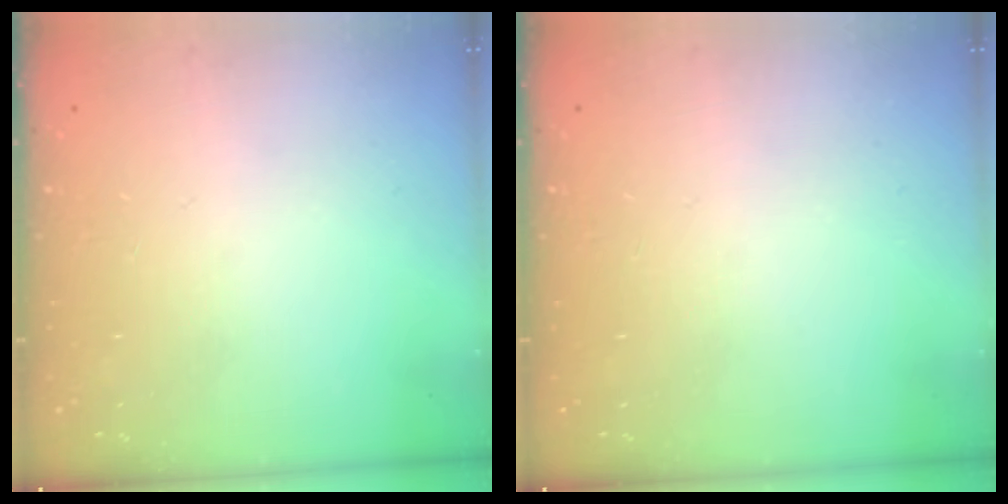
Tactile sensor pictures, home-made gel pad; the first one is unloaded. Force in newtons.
{"total": 0.0}